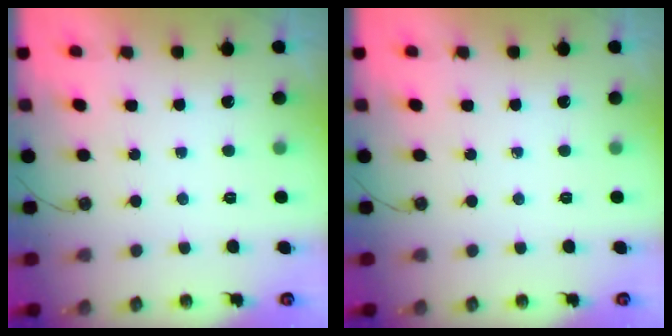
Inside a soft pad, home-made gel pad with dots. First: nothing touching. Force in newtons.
{"total": 0.0}